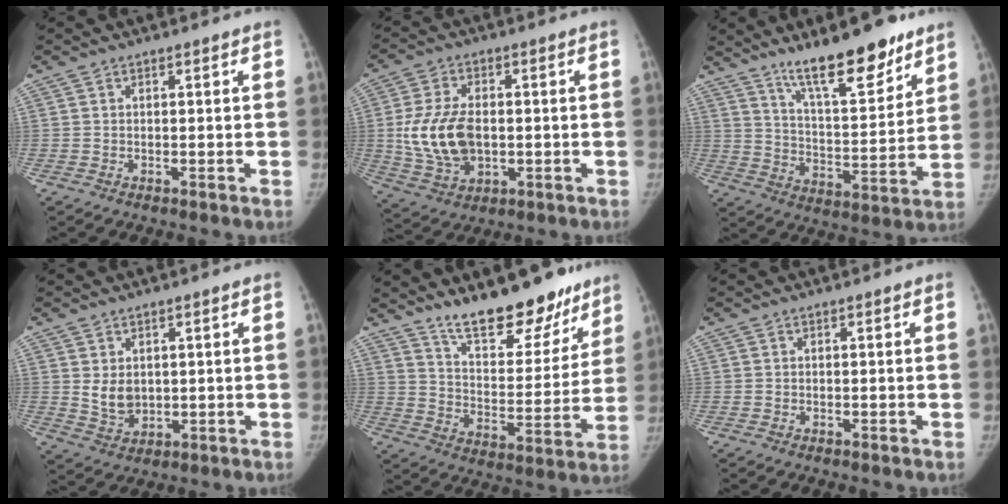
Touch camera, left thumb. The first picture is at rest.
{"total": 12.8, "force": [-0.3, 8.1, 9.9], "torque": [-0.188, -0.003, 0.005]}
{"total": 16.4, "force": [12.1, 4.4, 10.2], "torque": [-0.126, -0.083, 0.202]}
{"total": 4.9, "force": [1.1, 3.7, 3.1], "torque": [-0.041, -0.017, 0.033]}
{"total": 18.6, "force": [14.6, 7.0, 9.2], "torque": [-0.079, -0.102, 0.228]}
{"total": 0.0}